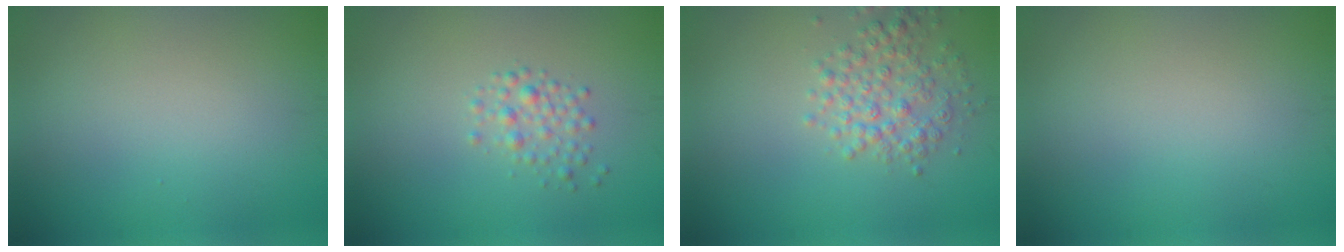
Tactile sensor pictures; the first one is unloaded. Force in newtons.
{"total": 1.8, "press": 1.8, "slide": 0.0}
{"total": 3.3, "press": 3.3, "slide": 0.1}
{"total": 0.0}